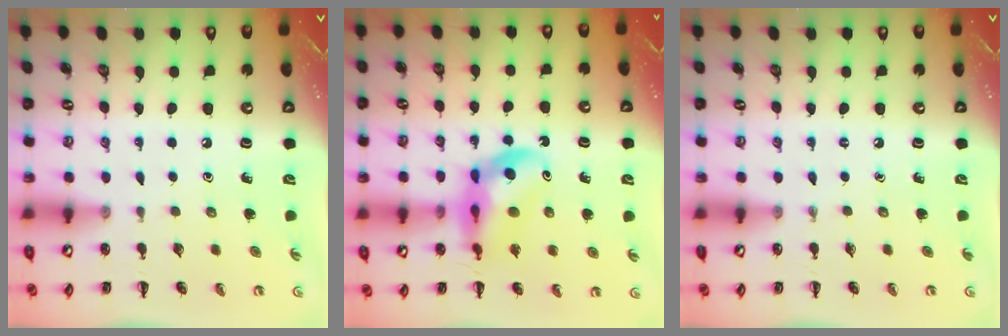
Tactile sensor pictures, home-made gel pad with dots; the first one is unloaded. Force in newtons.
{"total": 11.8, "press": 11.3, "slide": 3.4}
{"total": 0.0}